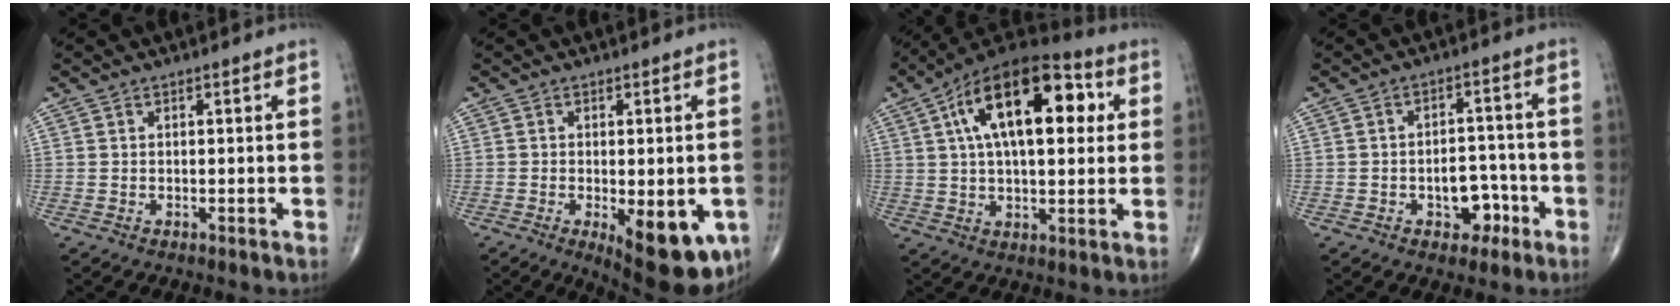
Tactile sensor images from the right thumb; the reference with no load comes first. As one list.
[{"total": 13.4, "force": [-4.6, 5.4, 11.4], "torque": [-0.125, -0.010, -0.050]}, {"total": 21.7, "force": [6.0, 10.4, 18.1], "torque": [-0.276, 0.020, 0.086]}, {"total": 6.5, "force": [-2.8, 4.4, 3.9], "torque": [-0.021, 0.035, -0.036]}]